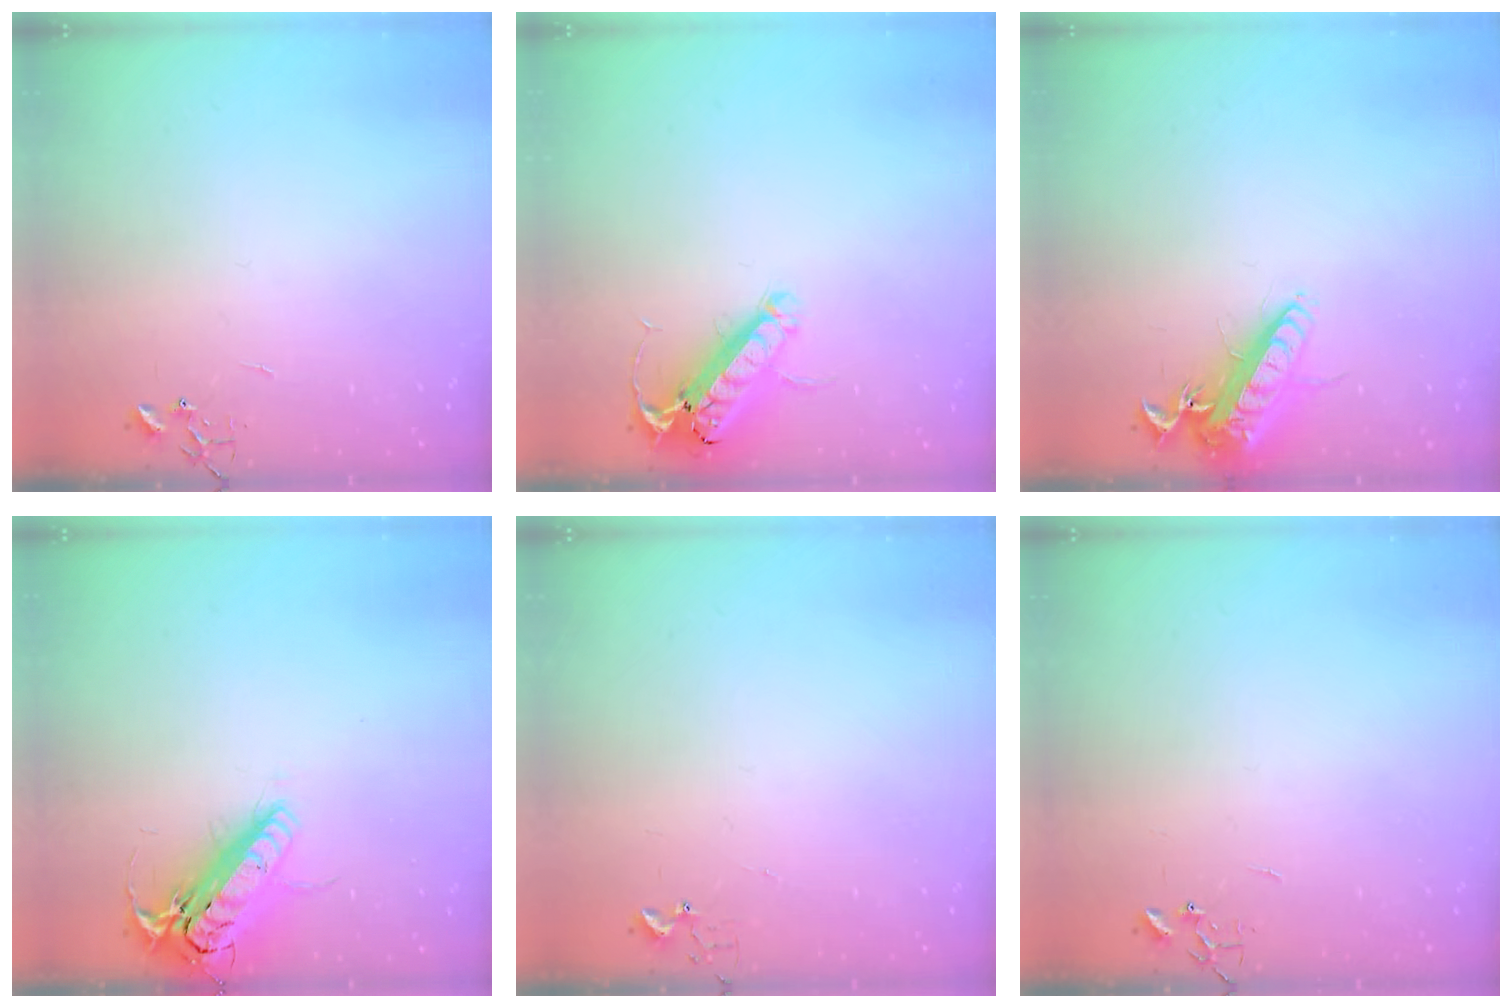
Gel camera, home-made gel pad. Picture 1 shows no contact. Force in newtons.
{"total": 14.7, "press": 14.4, "slide": 2.7}
{"total": 15.9, "press": 15.5, "slide": 3.3}
{"total": 17.8, "press": 17.5, "slide": 3.4}
{"total": 2.9, "press": 2.9, "slide": 0.3}
{"total": 0.0}